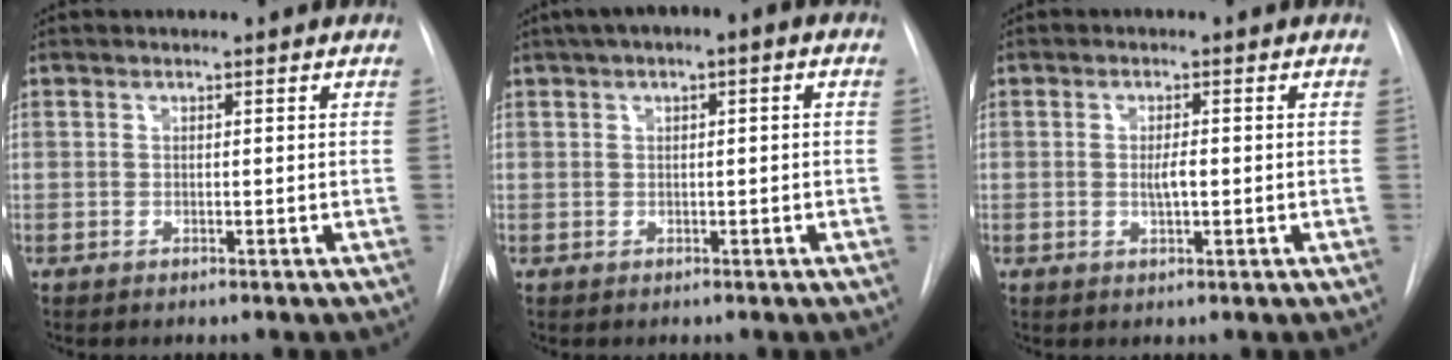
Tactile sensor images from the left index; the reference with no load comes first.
{"total": 4.8, "force": [1.9, 1.5, 4.2], "torque": [-0.067, 0.026, 0.021]}
{"total": 2.2, "force": [-0.2, 0.5, 2.1], "torque": [-0.041, -0.002, -0.004]}